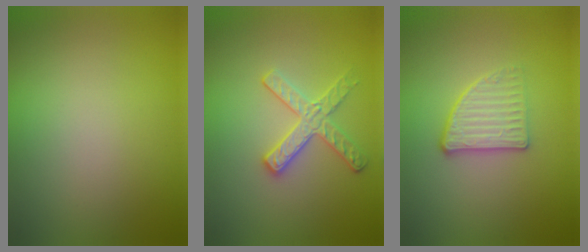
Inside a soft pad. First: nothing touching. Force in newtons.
{"total": 2.8, "press": 2.8, "slide": 0.3}
{"total": 2.8, "press": 2.5, "slide": 1.4}